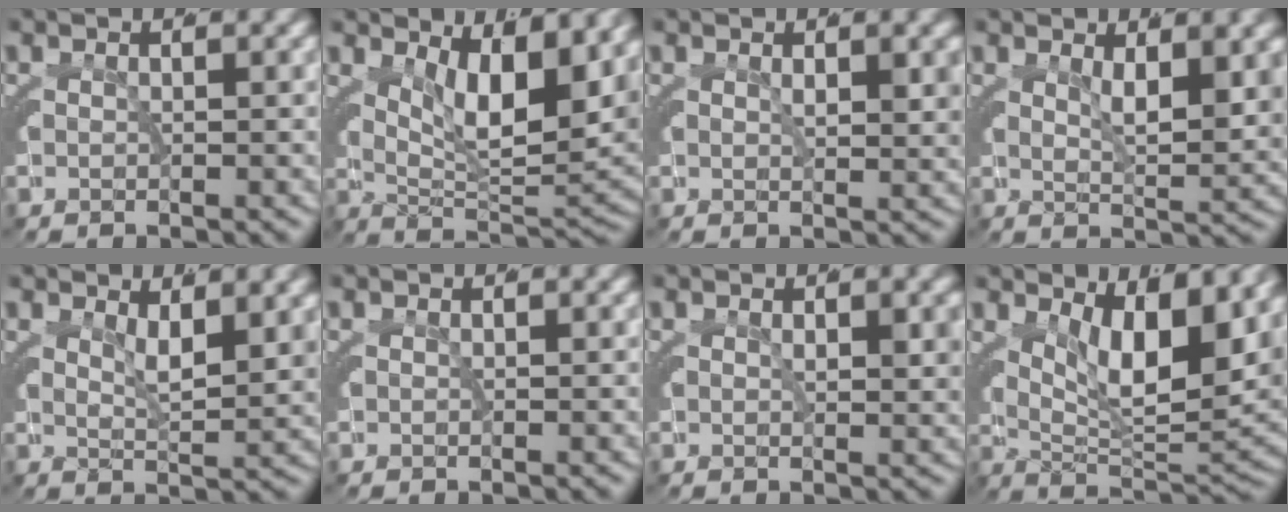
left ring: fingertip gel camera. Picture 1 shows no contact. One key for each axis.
{"total": 9.9, "fx": 3.6, "fy": 3.6, "fz": 8.6, "tx": -0.102, "ty": 0.000, "tz": 0.058}
{"total": 1.9, "fx": 0.8, "fy": -0.1, "fz": 1.7, "tx": -0.020, "ty": -0.011, "tz": 0.019}
{"total": 4.5, "fx": 2.3, "fy": 0.4, "fz": 3.8, "tx": -0.044, "ty": -0.016, "tz": 0.045}
{"total": 3.4, "fx": 2.2, "fy": -0.3, "fz": 2.5, "tx": -0.028, "ty": -0.017, "tz": 0.047}
{"total": 0.0}
{"total": 1.6, "fx": 0.6, "fy": 0.1, "fz": 1.5, "tx": -0.018, "ty": -0.010, "tz": 0.014}
{"total": 10.9, "fx": 3.7, "fy": 4.3, "fz": 9.3, "tx": -0.112, "ty": 0.000, "tz": 0.061}